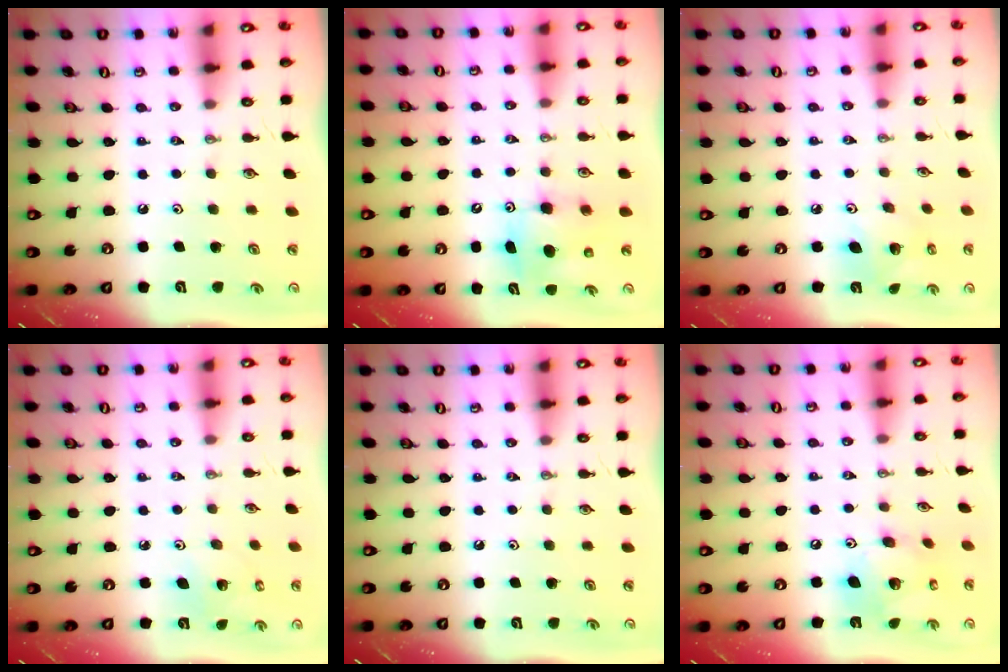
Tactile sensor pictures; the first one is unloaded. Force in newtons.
{"total": 8.0, "press": 7.9, "slide": 1.2}
{"total": 7.8, "press": 7.8, "slide": 0.3}
{"total": 3.3, "press": 3.2, "slide": 0.3}
{"total": 0.0}
{"total": 13.9, "press": 13.8, "slide": 1.3}